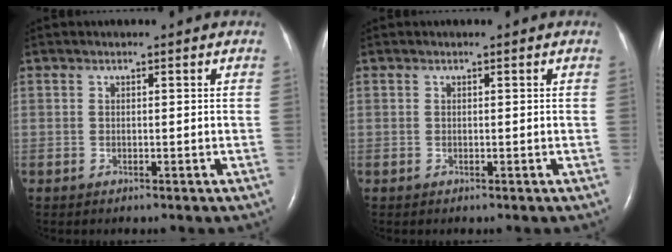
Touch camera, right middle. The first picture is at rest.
{"total": 0.0}